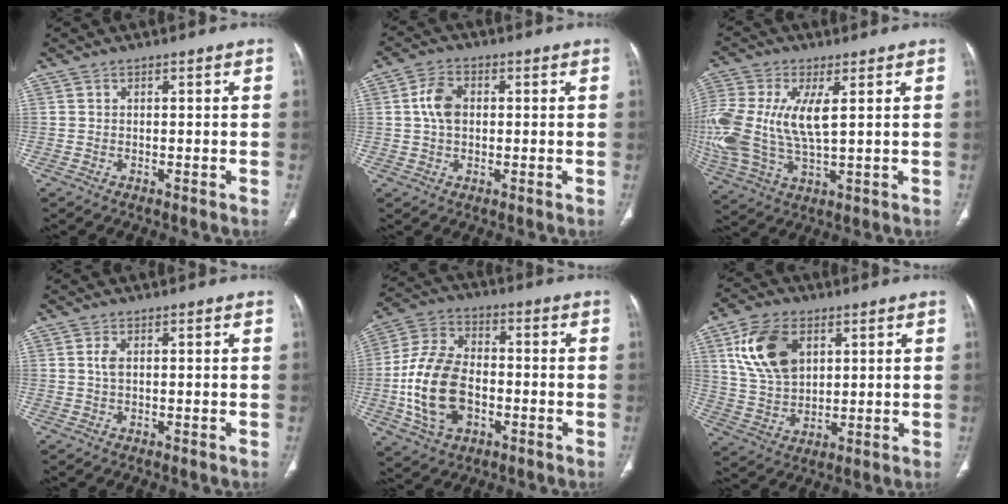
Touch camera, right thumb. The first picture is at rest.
{"total": 5.4, "force": [0.6, 3.7, 3.9], "torque": [-0.076, 0.008, 0.007]}
{"total": 18.7, "force": [2.5, 8.8, 16.3], "torque": [-0.395, -0.009, 0.048]}
{"total": 1.5, "force": [0.2, 0.7, 1.3], "torque": [-0.034, 0.002, 0.007]}
{"total": 15.8, "force": [-3.2, 10.3, 11.6], "torque": [-0.220, 0.022, -0.056]}
{"total": 13.4, "force": [4.8, 8.7, 9.1], "torque": [-0.155, -0.010, 0.098]}